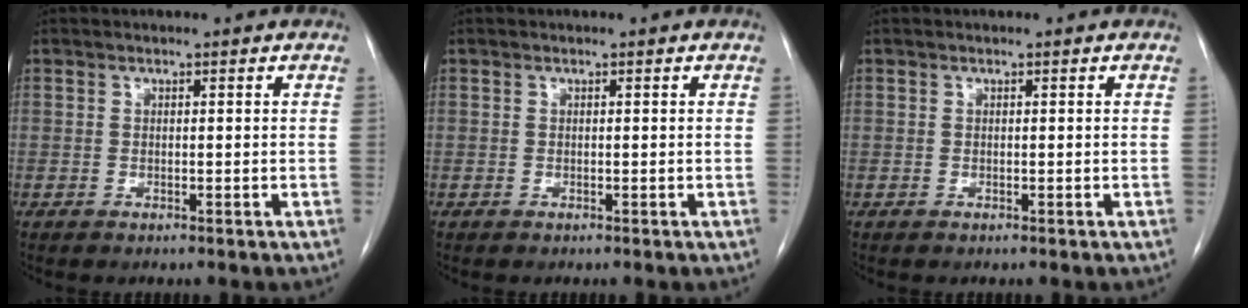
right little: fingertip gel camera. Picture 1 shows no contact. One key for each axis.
{"total": 0.0}
{"total": 0.0}